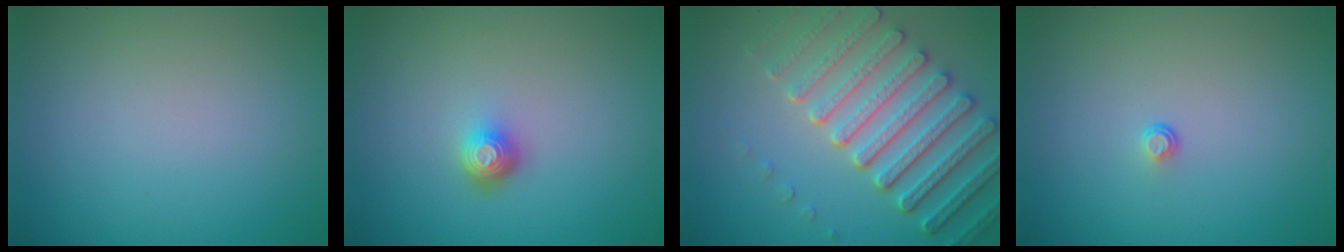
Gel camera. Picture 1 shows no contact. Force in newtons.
{"total": 1.9, "press": 1.4, "slide": 1.3}
{"total": 7.0, "press": 5.5, "slide": 4.4}
{"total": 0.5, "press": 0.3, "slide": 0.5}